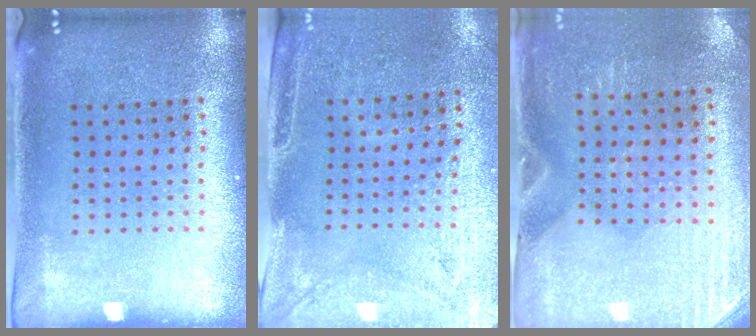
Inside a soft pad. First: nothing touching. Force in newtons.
{"total": 3.0, "press": 2.5, "slide": 1.6}
{"total": 3.0, "press": 2.6, "slide": 1.4}